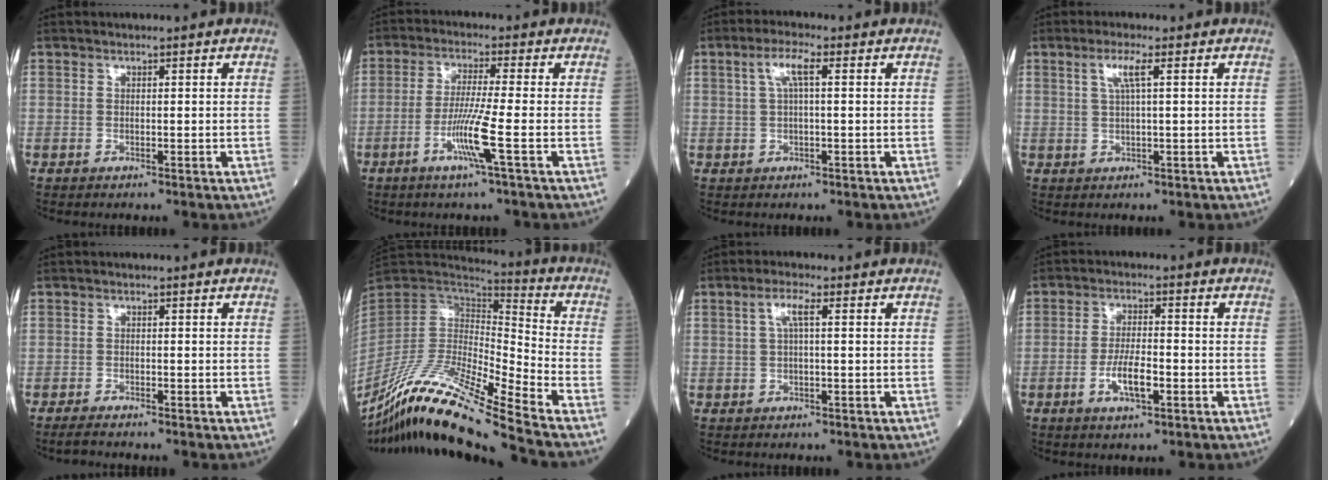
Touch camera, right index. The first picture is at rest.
{"total": 6.9, "force": [-2.6, -1.4, 6.2], "torque": [-0.123, -0.015, -0.057]}
{"total": 3.8, "force": [1.1, 0.6, 3.6], "torque": [-0.076, 0.015, 0.022]}
{"total": 3.2, "force": [1.2, -0.1, 3.0], "torque": [-0.063, 0.007, 0.023]}
{"total": 1.8, "force": [-1.7, 0.0, 0.6], "torque": [-0.017, -0.005, -0.031]}
{"total": 20.6, "force": [-16.5, -1.0, 12.2], "torque": [-0.253, -0.024, -0.313]}
{"total": 2.8, "force": [0.7, 0.4, 2.7], "torque": [-0.058, 0.011, 0.014]}
{"total": 5.4, "force": [-2.0, 1.2, 4.8], "torque": [-0.094, -0.001, -0.036]}